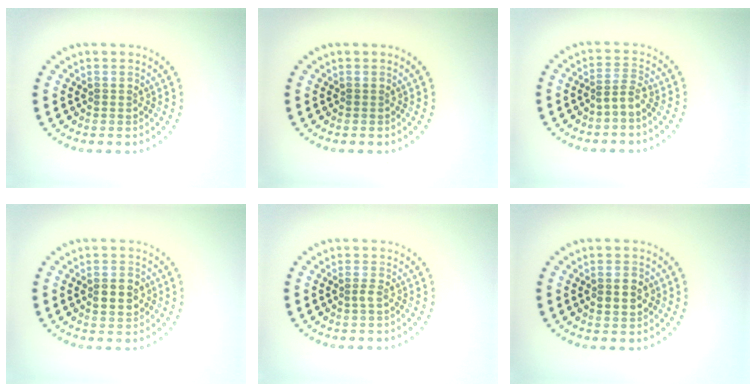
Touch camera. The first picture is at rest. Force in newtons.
{"total": 0.0}
{"total": 1.6, "press": 1.1, "slide": 1.1}
{"total": 2.6, "press": 2.6, "slide": 0.1}
{"total": 0.9, "press": 0.7, "slide": 0.6}
{"total": 2.0, "press": 2.0, "slide": 0.2}